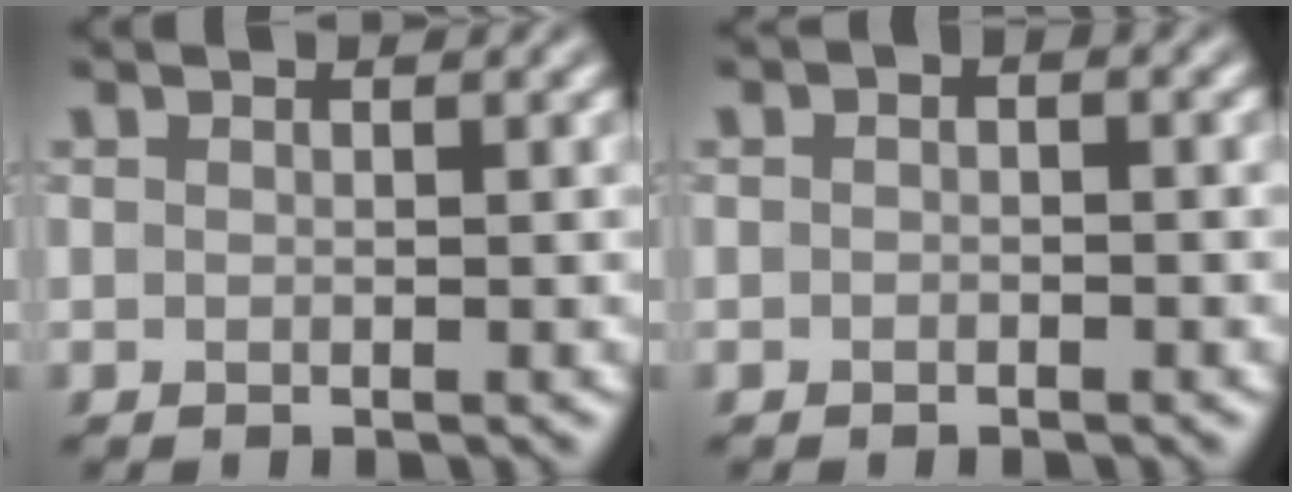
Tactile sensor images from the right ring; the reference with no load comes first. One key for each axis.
{"total": 1.2, "fx": 0.1, "fy": 0.7, "fz": 0.9, "tx": -0.018, "ty": 0.002, "tz": -0.005}